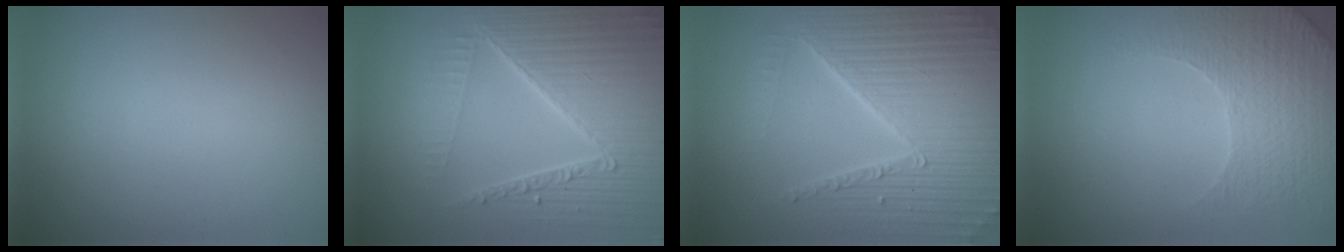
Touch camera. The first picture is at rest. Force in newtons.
{"total": 7.3, "press": 5.5, "slide": 4.8}
{"total": 6.9, "press": 6.7, "slide": 1.6}
{"total": 4.7, "press": 3.6, "slide": 3.0}